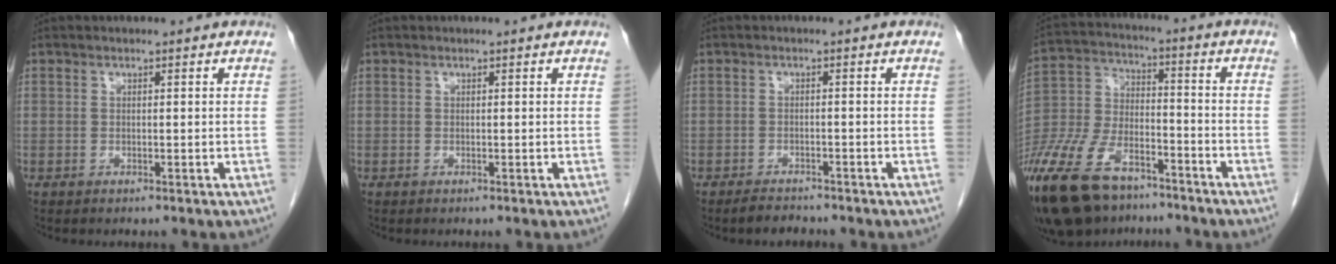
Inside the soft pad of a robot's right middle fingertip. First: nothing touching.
{"total": 0.0}
{"total": 2.4, "force": [-2.2, 0.6, 0.7], "torque": [-0.020, -0.004, -0.033]}
{"total": 22.0, "force": [-15.7, 9.5, 12.1], "torque": [-0.326, -0.029, -0.284]}